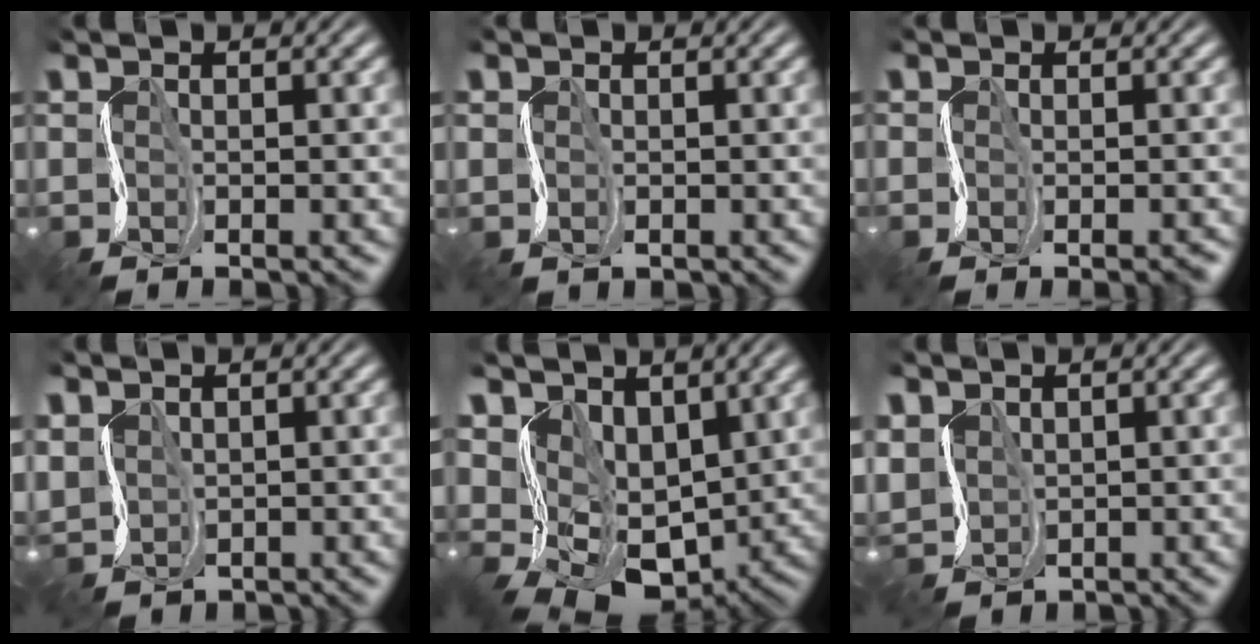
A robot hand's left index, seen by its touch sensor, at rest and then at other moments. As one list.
[{"total": 0.9, "force": [0.1, 0.4, -0.8], "torque": [0.007, 0.000, 0.003]}, {"total": 1.8, "force": [-1.2, 1.0, 0.9], "torque": [-0.008, -0.005, -0.014]}, {"total": 2.2, "force": [1.1, 0.4, -1.9], "torque": [0.014, 0.006, 0.020]}, {"total": 4.7, "force": [1.4, 4.0, 2.0], "torque": [-0.053, -0.012, 0.024]}, {"total": 2.3, "force": [1.2, 0.8, -1.8], "torque": [0.009, 0.006, 0.024]}]